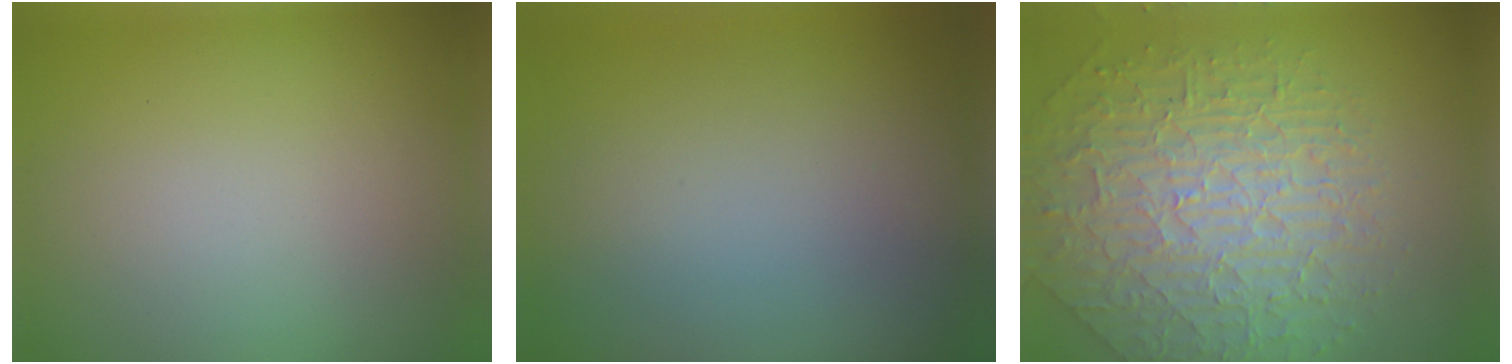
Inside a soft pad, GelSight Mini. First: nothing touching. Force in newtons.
{"total": 0.0}
{"total": 7.2, "press": 5.8, "slide": 4.2}